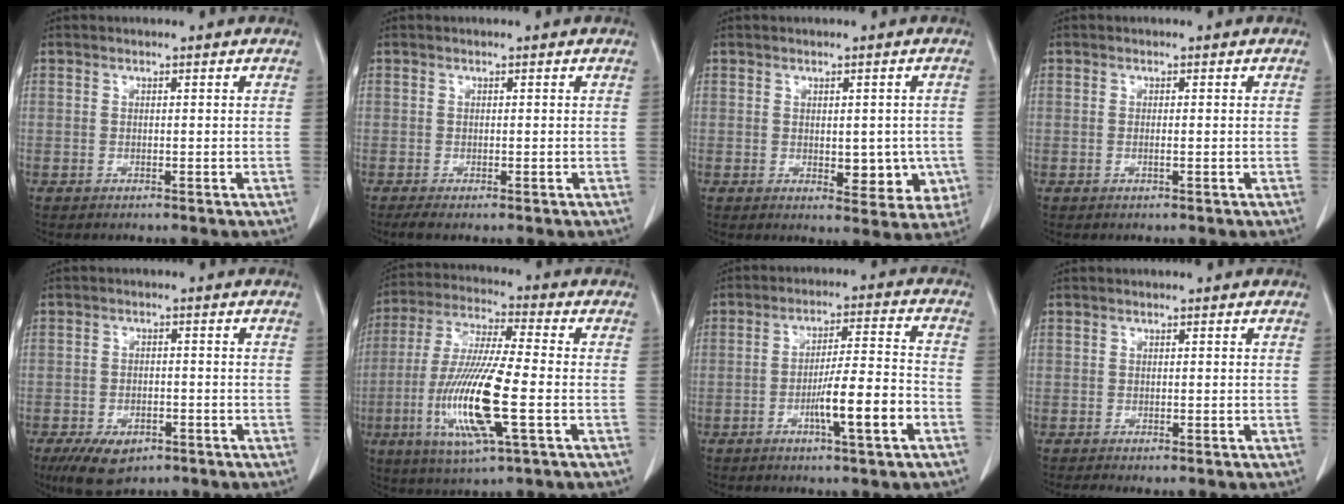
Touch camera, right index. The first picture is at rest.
{"total": 2.2, "force": [-1.7, 0.2, 1.4], "torque": [-0.019, -0.006, -0.023]}
{"total": 6.5, "force": [-1.1, 3.6, 5.3], "torque": [-0.045, -0.003, -0.004]}
{"total": 0.5, "force": [-0.2, -0.1, 0.5], "torque": [-0.010, 0.002, -0.001]}
{"total": 7.0, "force": [-4.3, 3.6, 4.2], "torque": [-0.075, -0.006, -0.064]}
{"total": 15.3, "force": [-4.0, 1.2, 14.8], "torque": [-0.306, -0.016, -0.073]}
{"total": 9.2, "force": [-3.7, 0.2, 8.4], "torque": [-0.138, 0.005, -0.059]}
{"total": 2.0, "force": [-1.7, 0.2, 1.1], "torque": [-0.013, -0.004, -0.021]}